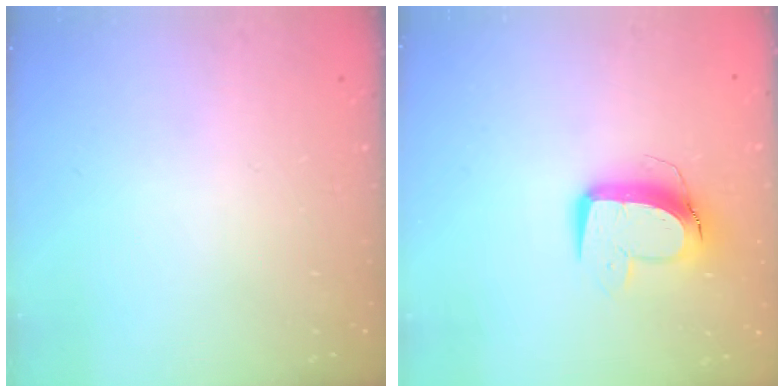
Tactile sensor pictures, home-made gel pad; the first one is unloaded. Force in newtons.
{"total": 11.1, "press": 11.1, "slide": 0.9}